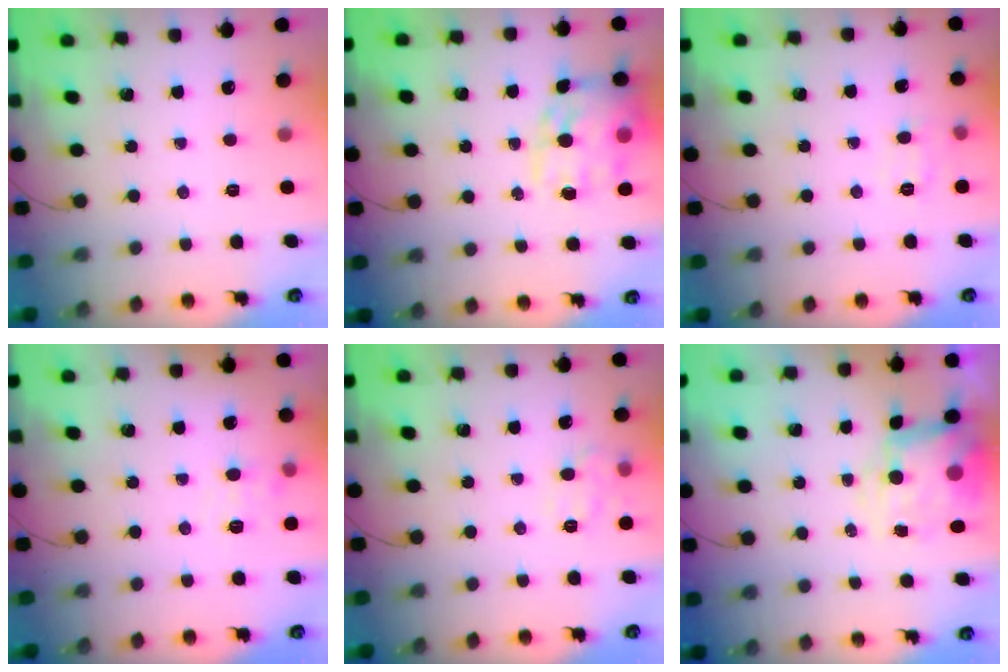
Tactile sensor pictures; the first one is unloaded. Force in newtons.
{"total": 16.8, "press": 16.4, "slide": 3.7}
{"total": 6.9, "press": 6.8, "slide": 1.4}
{"total": 6.3, "press": 6.0, "slide": 2.0}
{"total": 8.1, "press": 8.0, "slide": 1.0}
{"total": 8.0, "press": 7.8, "slide": 2.0}